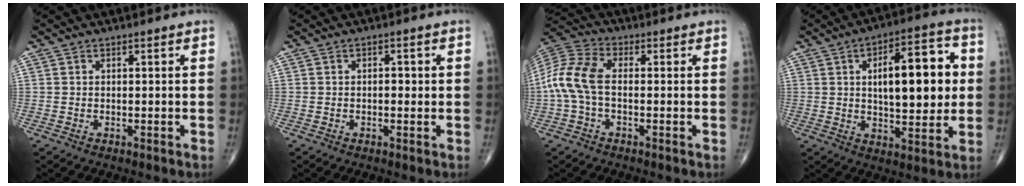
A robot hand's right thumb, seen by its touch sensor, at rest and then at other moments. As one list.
[{"total": 1.7, "force": [0.0, 1.0, 1.4], "torque": [-0.016, 0.002, -0.003]}, {"total": 10.1, "force": [-0.8, 5.6, 8.3], "torque": [-0.189, 0.028, -0.023]}, {"total": 17.3, "force": [2.6, 7.2, 15.5], "torque": [-0.193, 0.007, 0.037]}]